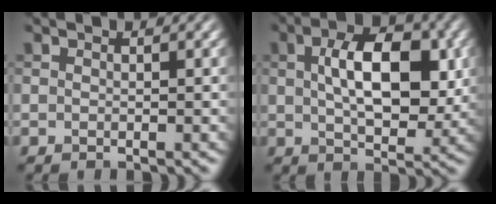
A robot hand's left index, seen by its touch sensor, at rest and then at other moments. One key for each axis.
{"total": 8.2, "fx": 1.4, "fy": 4.2, "fz": 6.9, "tx": -0.110, "ty": 0.007, "tz": 0.024}